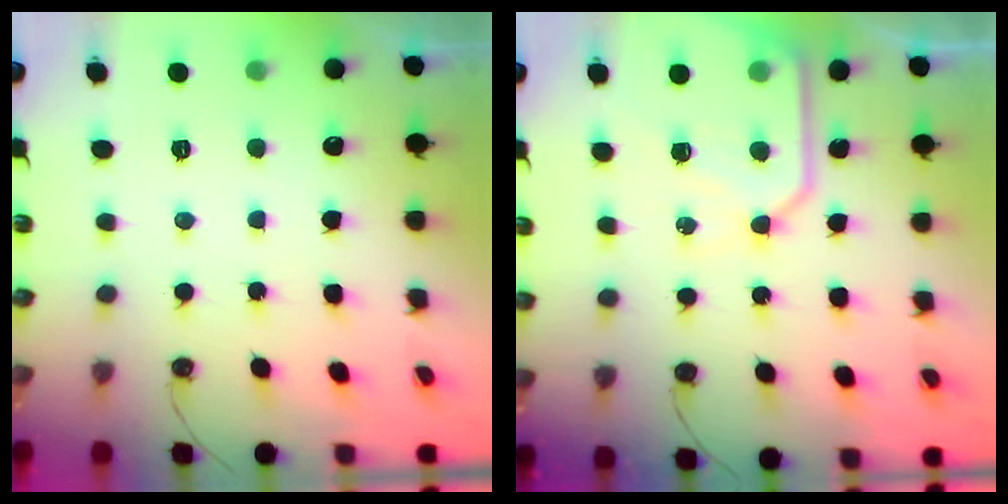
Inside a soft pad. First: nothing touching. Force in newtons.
{"total": 14.8, "press": 14.7, "slide": 1.5}